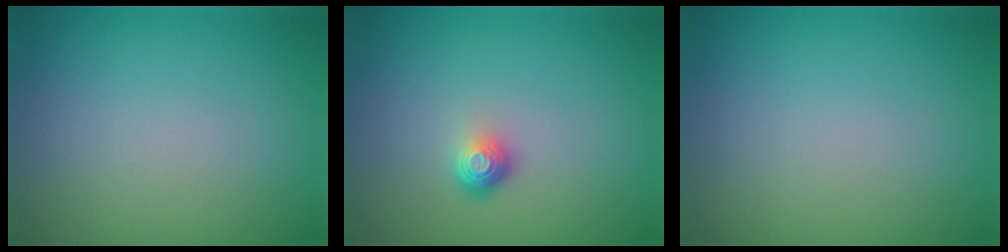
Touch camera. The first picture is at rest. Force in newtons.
{"total": 1.8, "press": 1.2, "slide": 1.3}
{"total": 0.0}